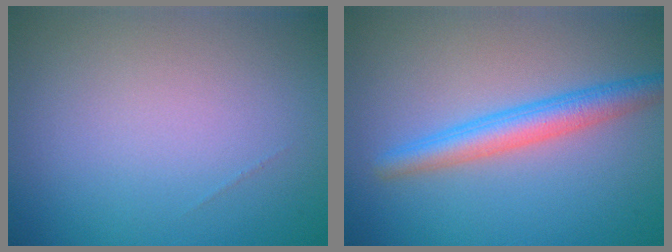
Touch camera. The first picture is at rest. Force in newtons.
{"total": 3.7, "press": 3.7, "slide": 0.1}